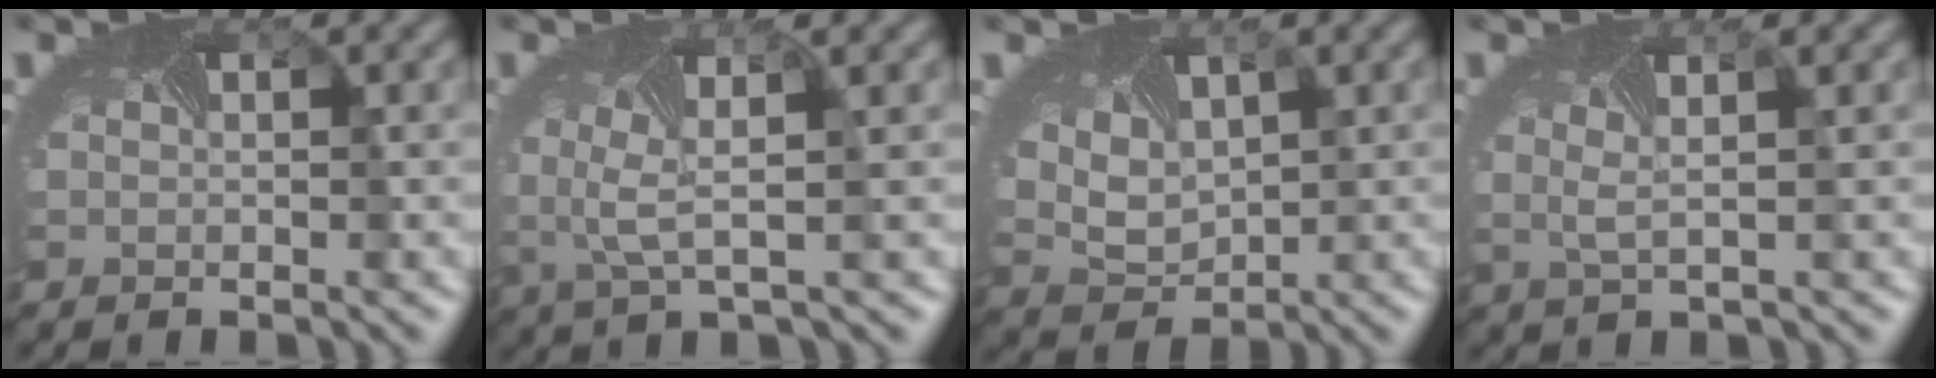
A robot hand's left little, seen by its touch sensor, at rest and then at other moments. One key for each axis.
{"total": 2.8, "fx": 0.5, "fy": 0.3, "fz": 2.8, "tx": -0.073, "ty": 0.000, "tz": 0.007}
{"total": 3.8, "fx": 1.9, "fy": 2.4, "fz": 2.2, "tx": -0.059, "ty": 0.006, "tz": 0.042}
{"total": 1.4, "fx": 0.4, "fy": -0.2, "fz": 1.3, "tx": -0.023, "ty": 0.003, "tz": 0.007}